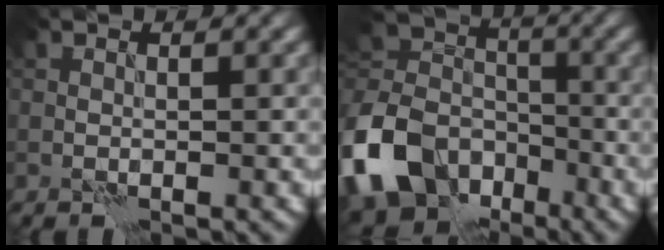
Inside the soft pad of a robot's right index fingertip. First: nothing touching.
{"total": 13.3, "force": [-7.3, 9.2, 6.2], "torque": [-0.150, -0.016, -0.146]}